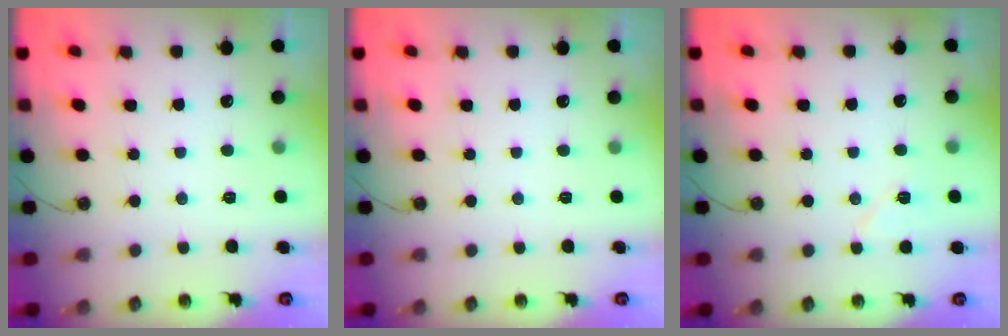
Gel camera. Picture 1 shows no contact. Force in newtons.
{"total": 0.0}
{"total": 4.9, "press": 4.8, "slide": 1.0}